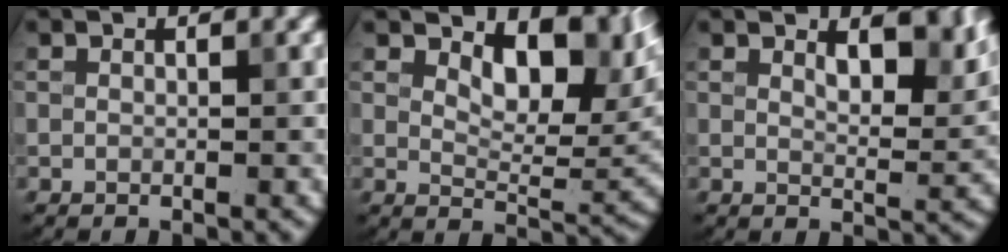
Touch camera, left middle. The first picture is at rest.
{"total": 7.3, "force": [3.3, 3.6, 5.5], "torque": [-0.075, -0.012, 0.053]}
{"total": 4.4, "force": [2.4, 1.8, 3.2], "torque": [-0.049, -0.008, 0.036]}